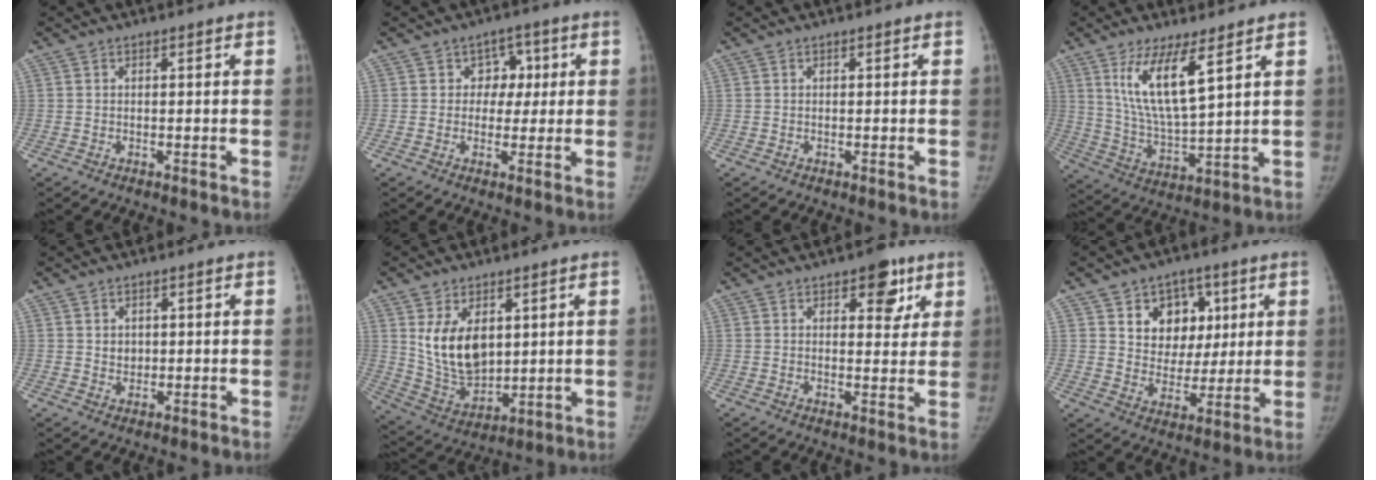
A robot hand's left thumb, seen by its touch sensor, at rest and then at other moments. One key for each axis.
{"total": 5.2, "fx": 1.0, "fy": 4.5, "fz": 2.4, "tx": 0.013, "ty": 0.006, "tz": 0.007}
{"total": 0.0}
{"total": 12.1, "fx": 6.0, "fy": 3.0, "fz": 10.0, "tx": -0.185, "ty": -0.043, "tz": 0.127}
{"total": 2.2, "fx": 0.5, "fy": 1.9, "fz": 1.1, "tx": -0.006, "ty": -0.004, "tz": 0.011}
{"total": 12.8, "fx": 3.5, "fy": 8.0, "fz": 9.2, "tx": -0.132, "ty": -0.025, "tz": 0.086}
{"total": 7.2, "fx": 3.8, "fy": 3.8, "fz": 4.9, "tx": -0.028, "ty": -0.015, "tz": 0.045}
{"total": 11.8, "fx": 4.5, "fy": 9.4, "fz": 5.5, "tx": -0.034, "ty": -0.017, "tz": 0.076}